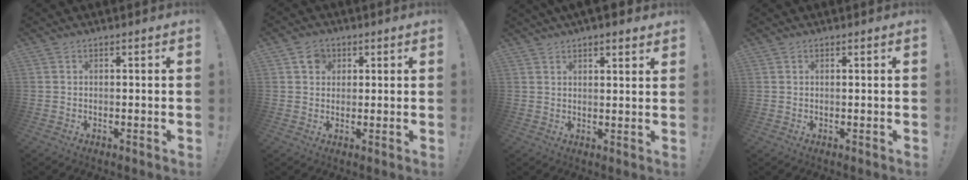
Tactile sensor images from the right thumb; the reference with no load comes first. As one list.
[{"total": 4.8, "force": [2.3, 3.9, 1.6], "torque": [-0.019, -0.005, 0.040]}, {"total": 4.0, "force": [3.4, 1.4, 1.7], "torque": [-0.017, -0.018, 0.060]}, {"total": 0.5, "force": [0.4, 0.4, -0.1], "torque": [0.003, 0.000, 0.008]}]